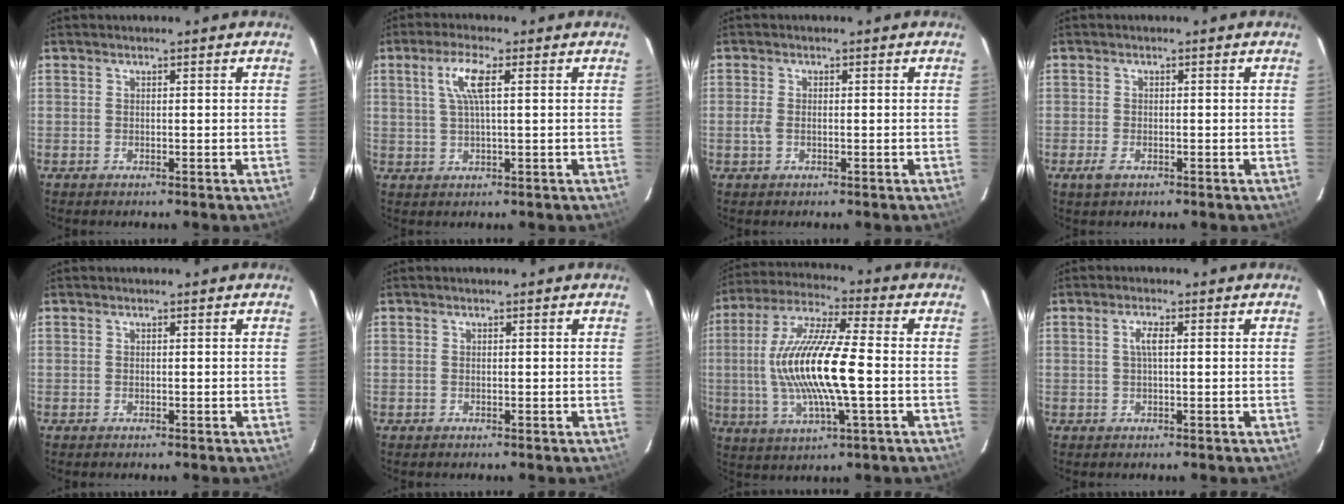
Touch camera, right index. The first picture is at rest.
{"total": 5.4, "force": [1.7, 0.8, 5.1], "torque": [-0.103, 0.005, 0.034]}
{"total": 2.0, "force": [-0.5, 1.1, 1.5], "torque": [-0.034, -0.001, -0.010]}
{"total": 2.3, "force": [-1.3, 1.1, 1.5], "torque": [-0.032, -0.003, -0.023]}
{"total": 0.0}
{"total": 0.0}
{"total": 17.3, "force": [-1.1, 3.4, 17.0], "torque": [-0.336, 0.003, -0.025]}
{"total": 2.1, "force": [0.3, 0.4, 2.1], "torque": [-0.042, 0.005, 0.004]}